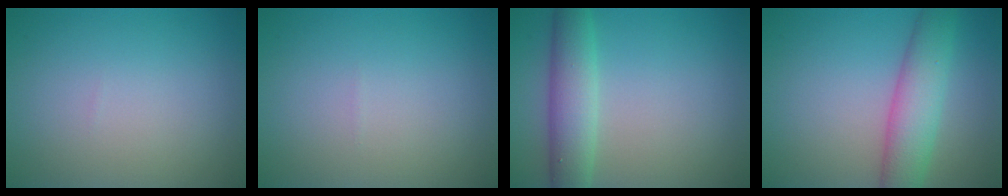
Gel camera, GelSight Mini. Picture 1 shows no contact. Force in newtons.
{"total": 0.0}
{"total": 4.5, "press": 4.5, "slide": 0.3}
{"total": 5.2, "press": 5.2, "slide": 0.3}